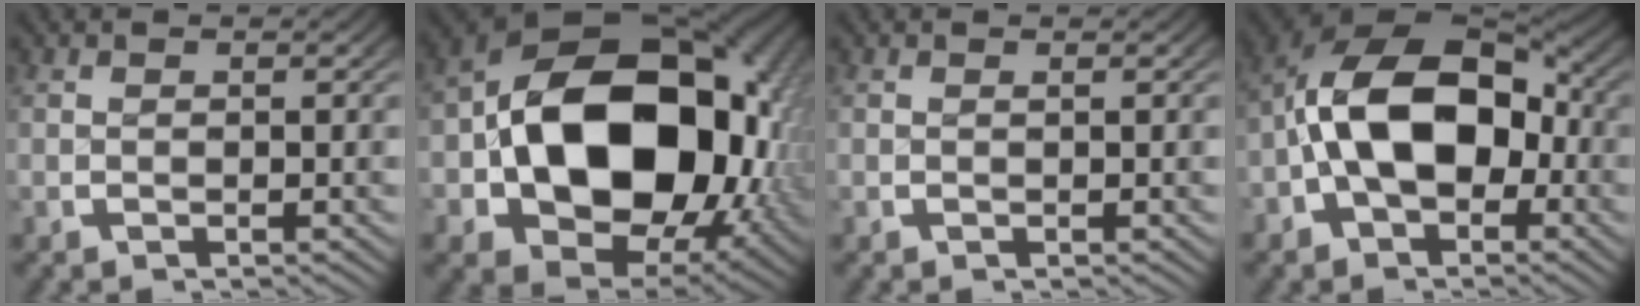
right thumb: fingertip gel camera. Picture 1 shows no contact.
{"total": 24.4, "force": [-1.2, 16.3, 18.1], "torque": [-0.340, -0.075, 0.001]}
{"total": 0.0}
{"total": 13.0, "force": [-1.1, 8.5, 9.8], "torque": [-0.193, -0.027, -0.013]}